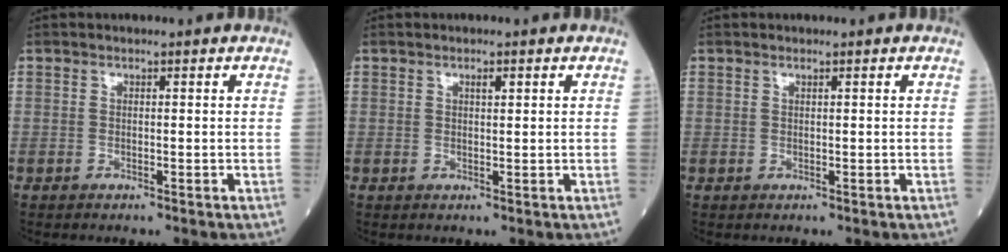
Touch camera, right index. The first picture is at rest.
{"total": 1.0, "force": [0.5, 0.2, 0.8], "torque": [-0.014, -0.001, 0.007]}
{"total": 0.0}